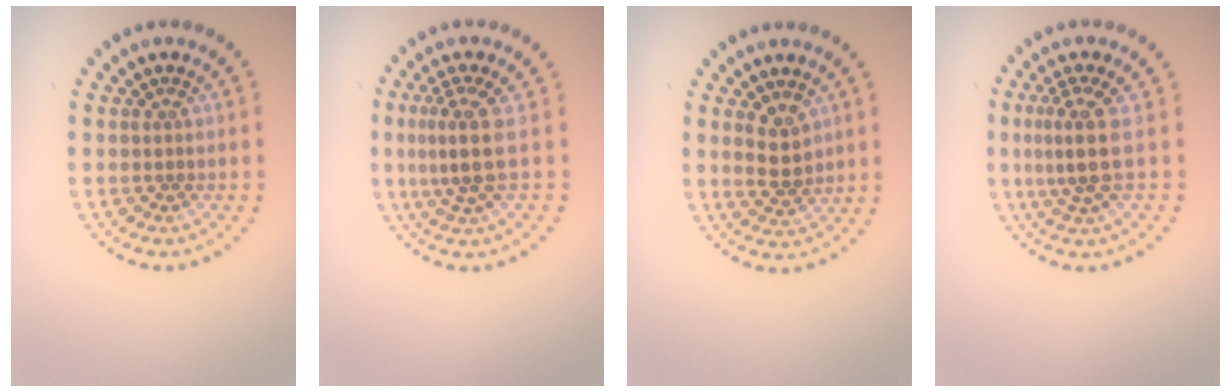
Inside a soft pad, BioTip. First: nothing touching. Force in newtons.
{"total": 3.1, "press": 2.2, "slide": 2.1}
{"total": 2.7, "press": 2.6, "slide": 0.8}
{"total": 3.1, "press": 2.2, "slide": 2.2}